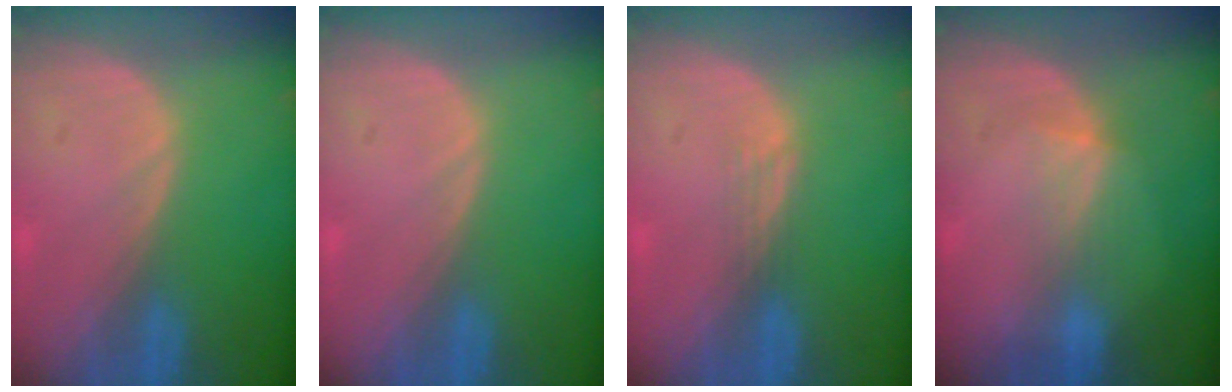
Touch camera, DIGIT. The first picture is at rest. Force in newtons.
{"total": 0.0}
{"total": 1.5, "press": 1.2, "slide": 0.9}
{"total": 2.7, "press": 2.4, "slide": 1.2}